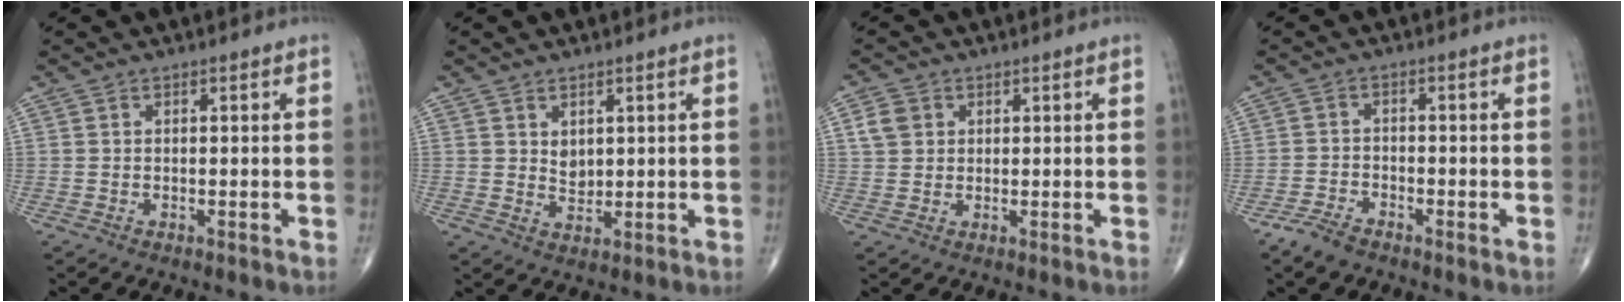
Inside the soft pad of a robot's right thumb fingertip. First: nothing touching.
{"total": 2.9, "force": [1.2, 1.9, 1.9], "torque": [-0.020, -0.013, 0.026]}
{"total": 3.8, "force": [1.2, 3.2, 1.7], "torque": [-0.021, 0.002, 0.025]}
{"total": 4.0, "force": [-3.2, 1.7, 1.8], "torque": [-0.039, 0.006, -0.061]}